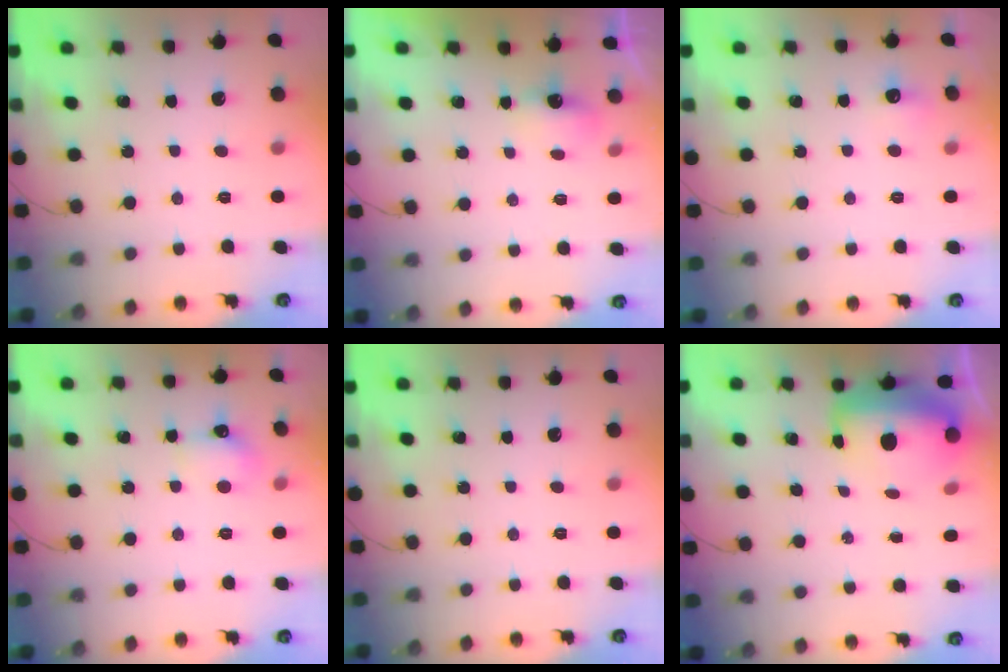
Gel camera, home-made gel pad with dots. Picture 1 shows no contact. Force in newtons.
{"total": 3.1, "press": 3.0, "slide": 1.0}
{"total": 4.6, "press": 4.5, "slide": 1.2}
{"total": 5.6, "press": 5.4, "slide": 1.6}
{"total": 0.0}
{"total": 11.7, "press": 11.4, "slide": 2.7}